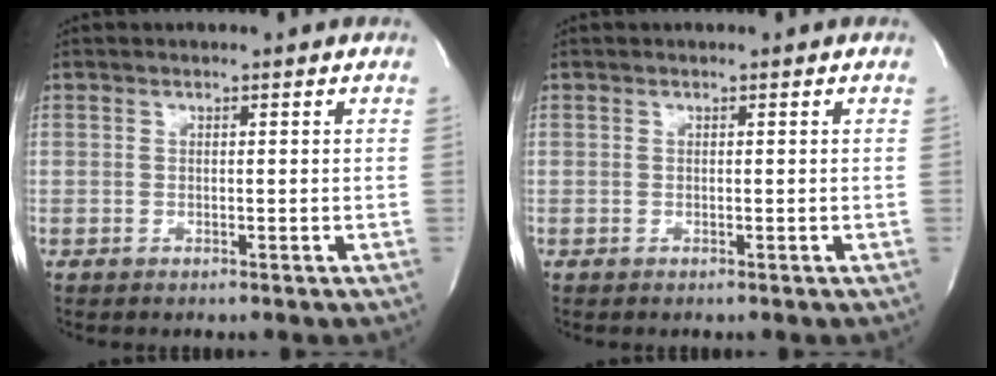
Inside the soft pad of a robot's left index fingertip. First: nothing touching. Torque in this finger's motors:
{"motor_torque": [-0.03, 0.00, 0.00, 0.00]}